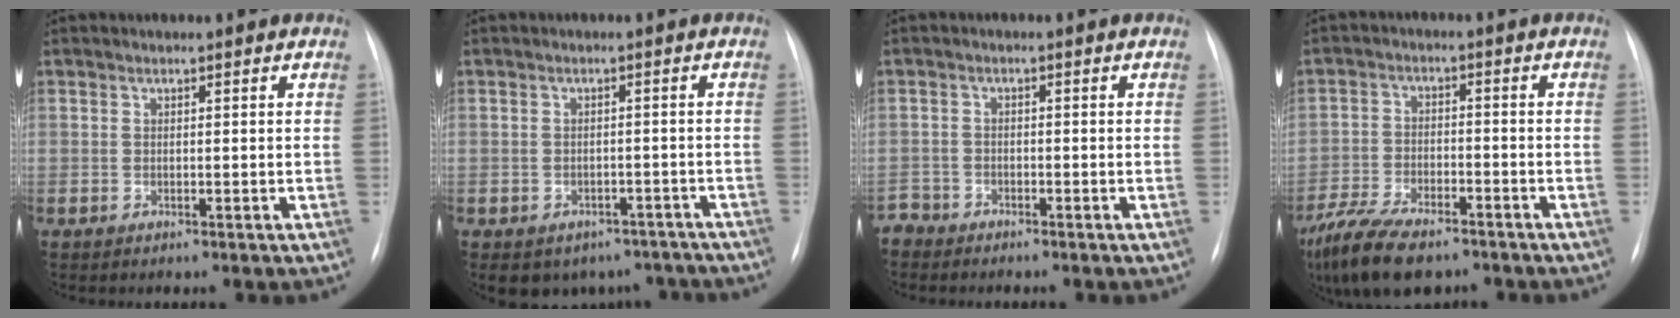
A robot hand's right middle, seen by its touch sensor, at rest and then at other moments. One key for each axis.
{"total": 8.9, "fx": -6.8, "fy": 5.4, "fz": 1.6, "tx": -0.008, "ty": 0.014, "tz": -0.073}
{"total": 2.5, "fx": -2.3, "fy": 0.8, "fz": -0.6, "tx": 0.014, "ty": -0.002, "tz": -0.045}
{"total": 12.5, "fx": -9.3, "fy": 4.5, "fz": 6.9, "tx": -0.131, "ty": -0.016, "tz": -0.157}